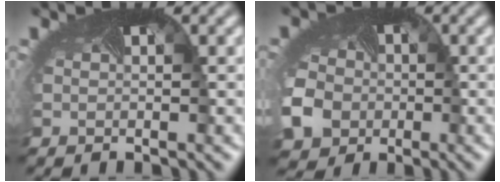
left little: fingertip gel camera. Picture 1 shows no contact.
{"total": 7.1, "force": [-2.5, 5.7, 3.5], "torque": [-0.088, -0.026, -0.045]}